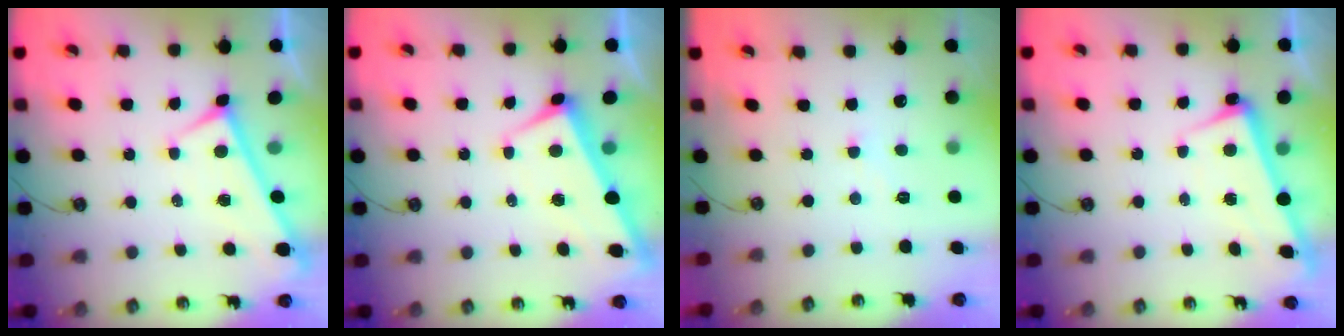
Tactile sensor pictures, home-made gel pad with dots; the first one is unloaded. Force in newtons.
{"total": 1.6, "press": 1.2, "slide": 1.0}
{"total": 1.1, "press": 1.0, "slide": 0.4}
{"total": 2.4, "press": 2.2, "slide": 0.9}